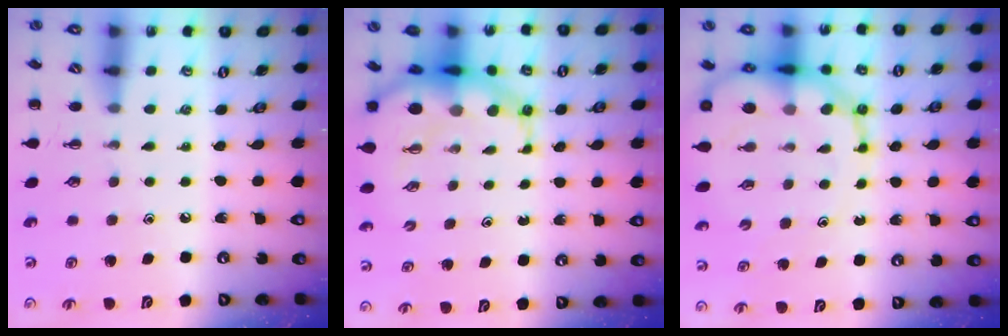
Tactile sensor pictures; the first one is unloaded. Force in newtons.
{"total": 8.5, "press": 8.2, "slide": 2.1}
{"total": 15.9, "press": 15.4, "slide": 4.0}